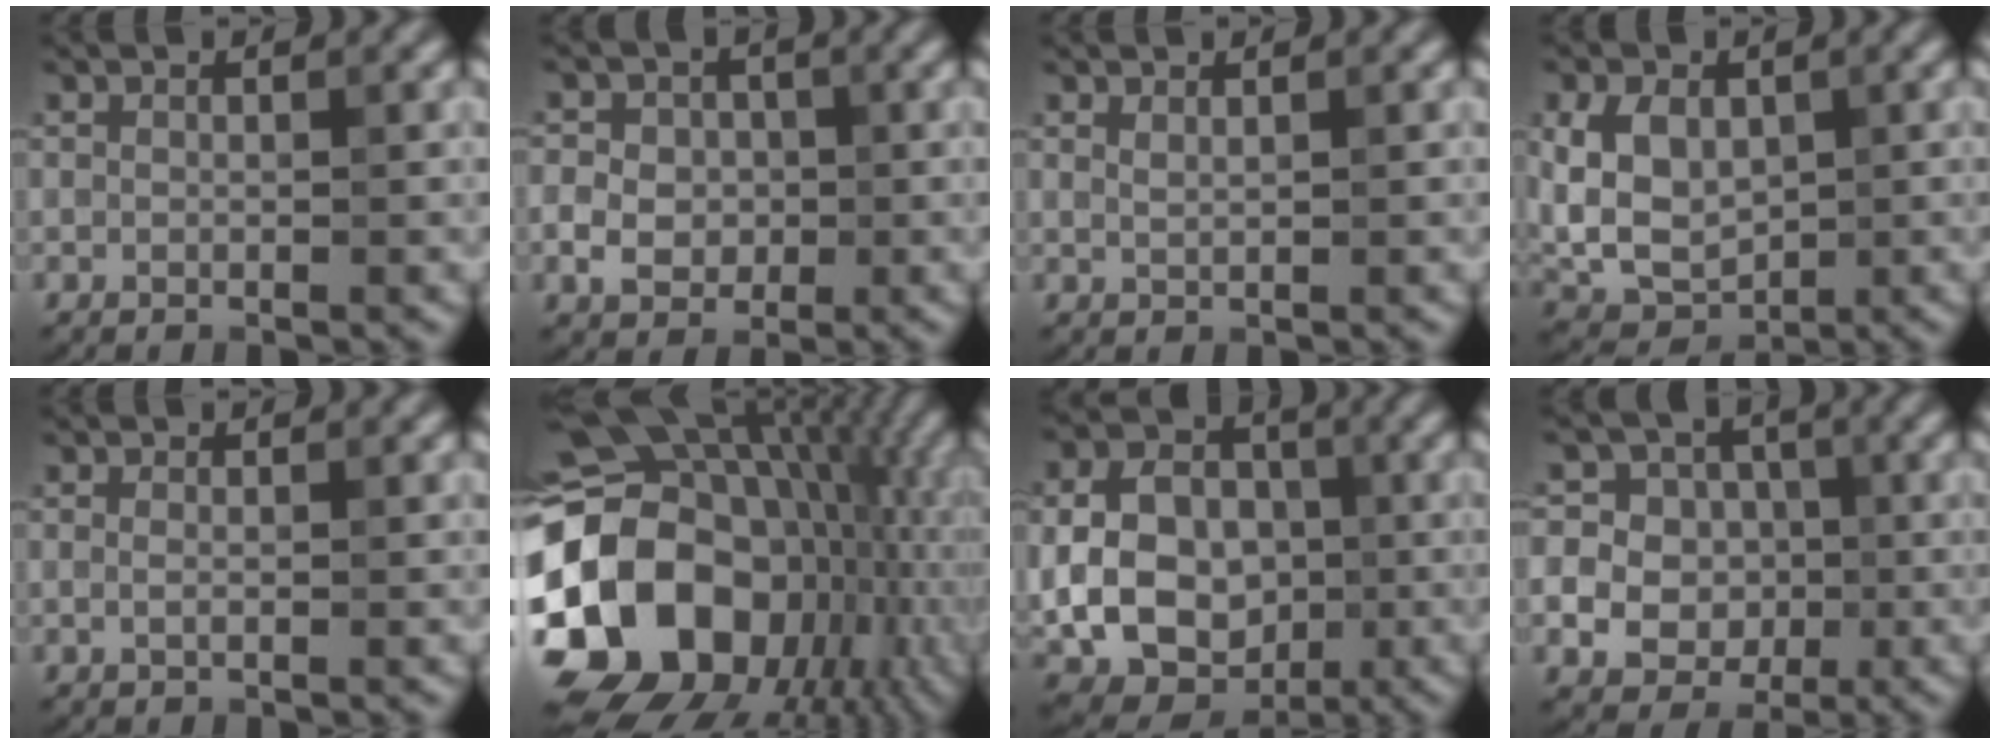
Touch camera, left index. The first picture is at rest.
{"total": 3.5, "force": [-0.6, 3.0, 1.7], "torque": [-0.023, 0.000, -0.016]}
{"total": 0.7, "force": [0.6, 0.2, 0.4], "torque": [-0.008, -0.002, 0.013]}
{"total": 6.6, "force": [1.0, 4.6, 4.6], "torque": [-0.091, 0.000, 0.014]}
{"total": 0.6, "force": [0.0, 0.2, 0.5], "torque": [-0.010, -0.001, 0.000]}
{"total": 19.6, "force": [-2.5, 15.7, 11.4], "torque": [-0.225, -0.005, -0.039]}
{"total": 10.1, "force": [-1.4, 7.6, 6.4], "torque": [-0.118, 0.001, -0.033]}
{"total": 10.3, "force": [-1.0, 9.7, 3.4], "torque": [-0.076, 0.022, -0.040]}